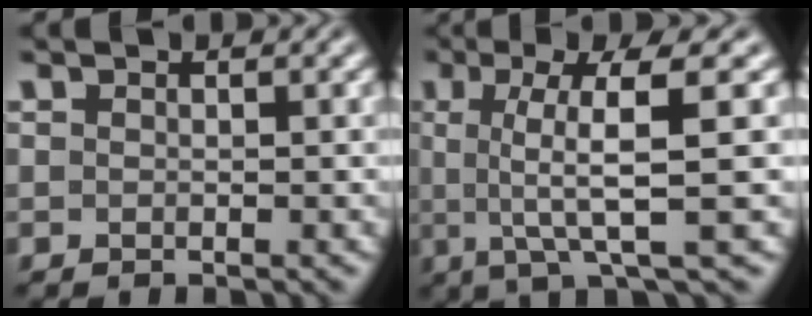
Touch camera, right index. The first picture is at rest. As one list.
[{"total": 5.8, "force": [0.1, 0.3, 5.8], "torque": [-0.099, -0.011, 0.009]}]